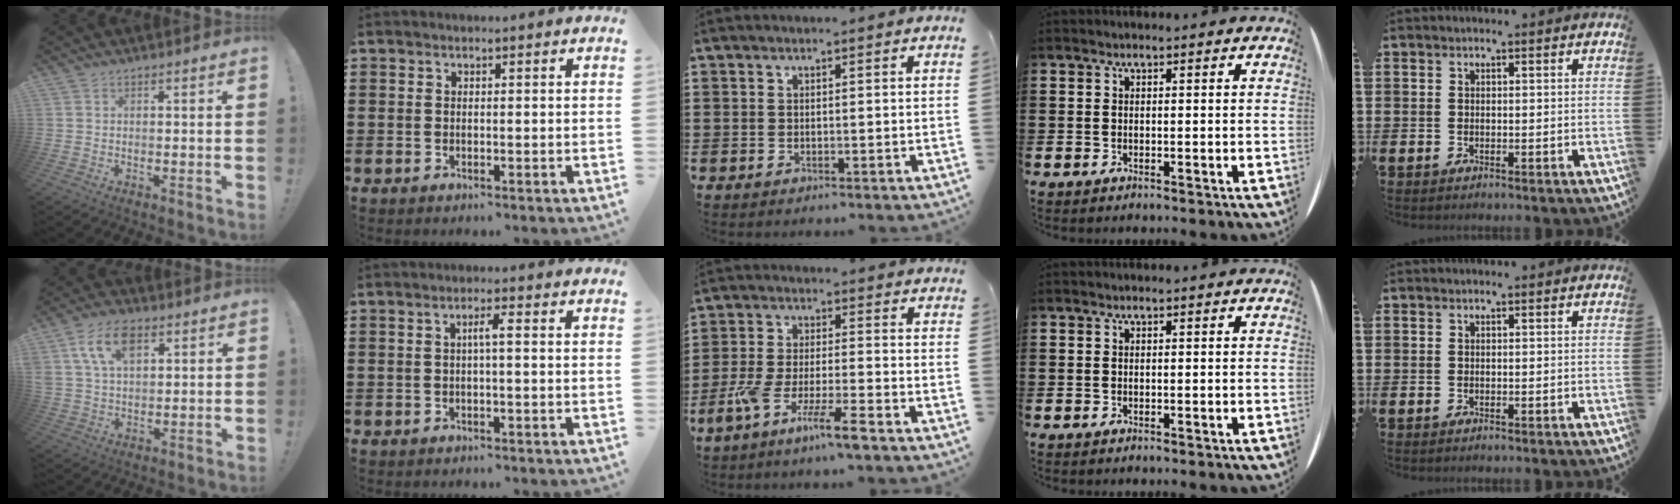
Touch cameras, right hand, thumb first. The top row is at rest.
{"thumb": {"total": 10.8, "force": [5.0, 6.3, 7.2], "torque": [-0.139, 0.001, 0.094]}, "index": {"total": 2.4, "force": [0.0, 0.1, 2.4], "torque": [-0.046, 0.002, -0.003]}, "middle": {"total": 7.7, "force": [-5.6, 0.2, 5.3], "torque": [-0.117, -0.014, -0.108]}}